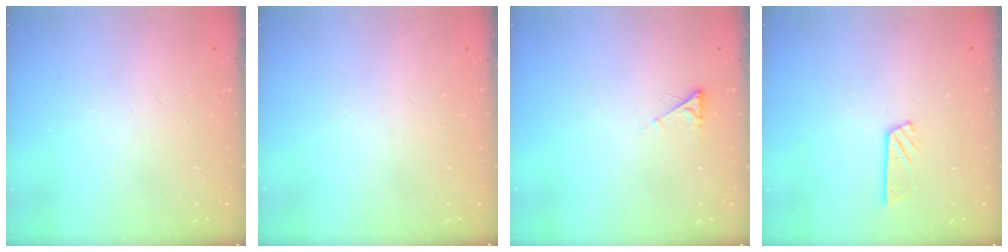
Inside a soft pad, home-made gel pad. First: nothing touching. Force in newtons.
{"total": 0.0}
{"total": 2.6, "press": 2.6, "slide": 0.4}
{"total": 6.3, "press": 6.3, "slide": 0.3}